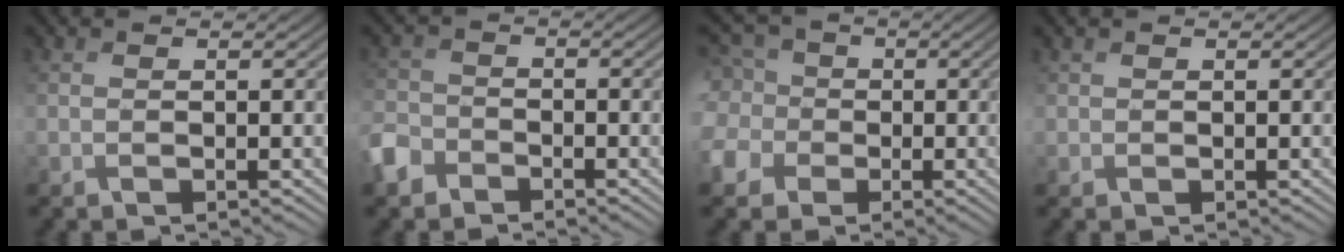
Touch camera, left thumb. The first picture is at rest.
{"total": 4.5, "force": [-3.1, 3.0, 1.4], "torque": [-0.043, -0.002, -0.076]}
{"total": 8.3, "force": [-1.1, 7.4, 3.6], "torque": [-0.132, -0.001, -0.034]}
{"total": 1.0, "force": [0.5, 0.9, 0.0], "torque": [-0.001, -0.001, 0.008]}